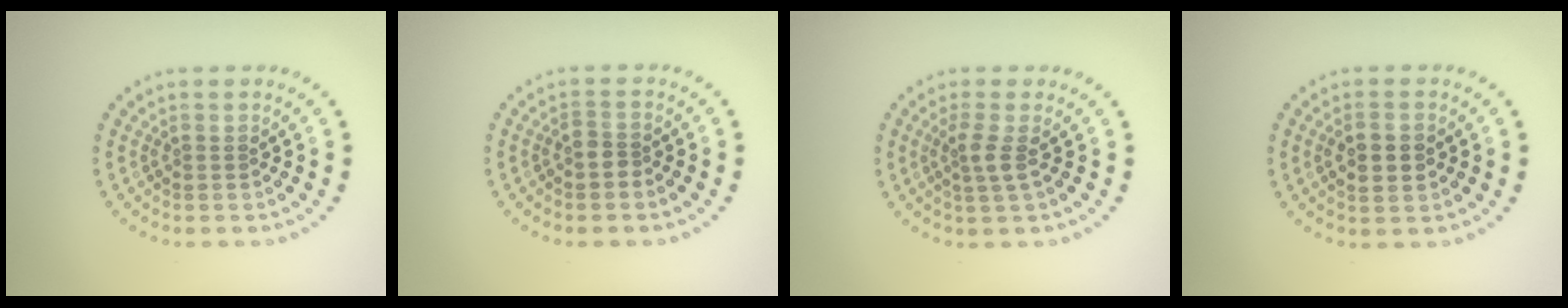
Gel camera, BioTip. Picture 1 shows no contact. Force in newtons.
{"total": 1.5, "press": 1.2, "slide": 0.8}
{"total": 1.9, "press": 1.4, "slide": 1.2}
{"total": 2.7, "press": 2.7, "slide": 0.2}